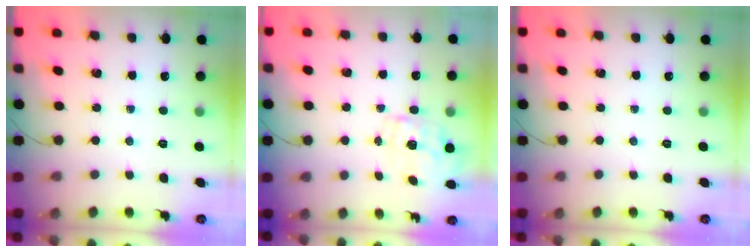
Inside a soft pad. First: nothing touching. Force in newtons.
{"total": 2.3, "press": 2.3, "slide": 0.3}
{"total": 0.0}